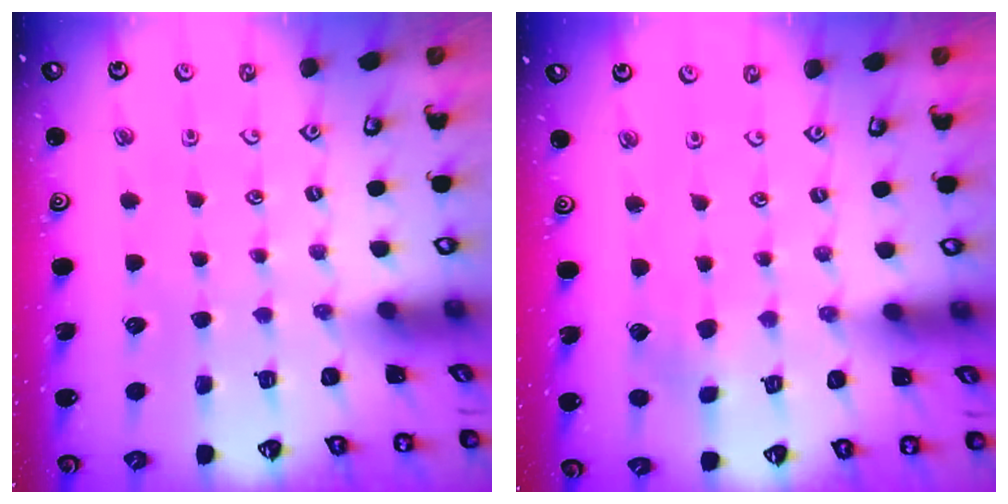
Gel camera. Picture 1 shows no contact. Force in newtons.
{"total": 1.4, "press": 1.4, "slide": 0.1}